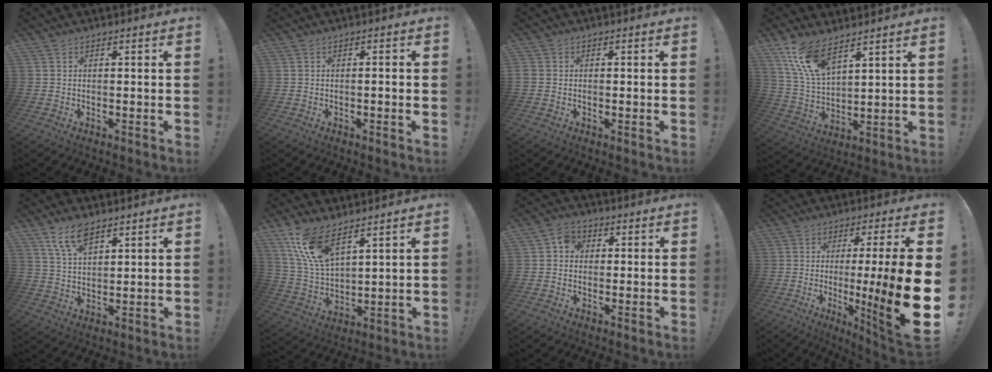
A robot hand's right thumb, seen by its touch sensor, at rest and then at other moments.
{"total": 1.5, "force": [-0.6, -0.3, 1.4], "torque": [-0.030, 0.002, -0.011]}
{"total": 1.2, "force": [-0.4, 1.1, 0.4], "torque": [-0.011, 0.006, -0.006]}
{"total": 13.0, "force": [9.1, 5.3, 7.6], "torque": [-0.170, -0.041, 0.174]}
{"total": 8.3, "force": [5.6, 3.5, 5.0], "torque": [-0.103, -0.016, 0.107]}
{"total": 13.0, "force": [9.1, 5.1, 7.8], "torque": [-0.174, -0.042, 0.173]}
{"total": 4.9, "force": [0.6, 4.4, 2.1], "torque": [-0.038, 0.012, 0.013]}
{"total": 20.1, "force": [-2.3, 0.3, 20.0], "torque": [-0.317, -0.018, -0.034]}